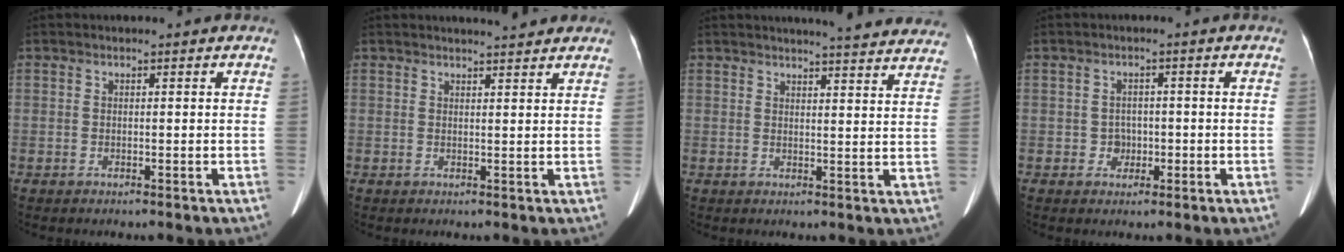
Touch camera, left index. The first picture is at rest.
{"total": 4.7, "force": [4.3, 0.4, 1.7], "torque": [-0.025, 0.009, 0.049]}
{"total": 16.2, "force": [15.2, 1.2, 5.5], "torque": [-0.059, -0.026, 0.163]}
{"total": 2.3, "force": [-0.7, 2.0, 0.8], "torque": [-0.009, 0.006, -0.008]}